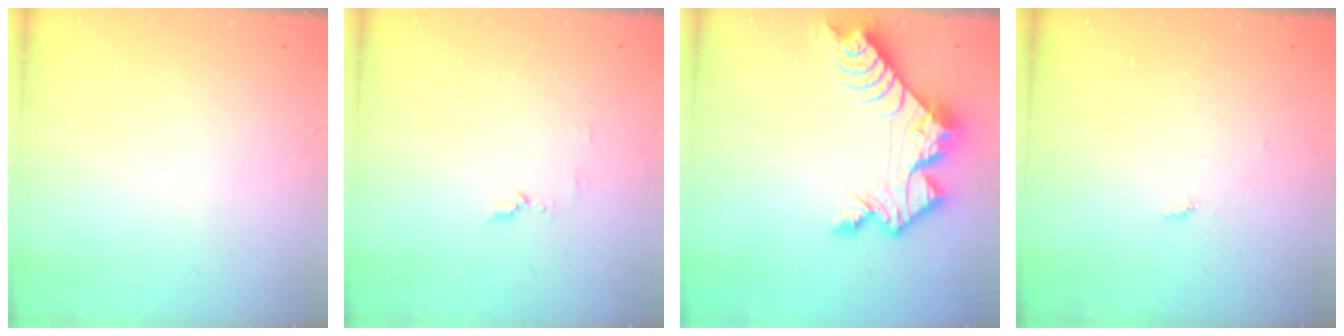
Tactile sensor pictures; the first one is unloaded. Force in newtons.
{"total": 5.1, "press": 5.0, "slide": 0.6}
{"total": 11.8, "press": 11.7, "slide": 0.8}
{"total": 4.5, "press": 4.5, "slide": 0.6}